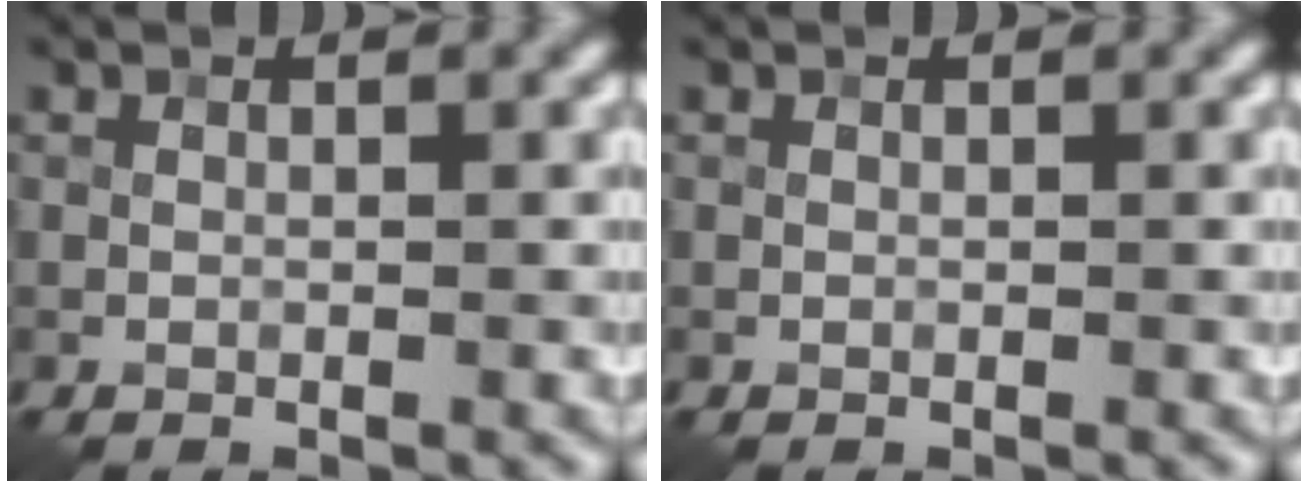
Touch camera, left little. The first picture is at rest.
{"total": 0.0}